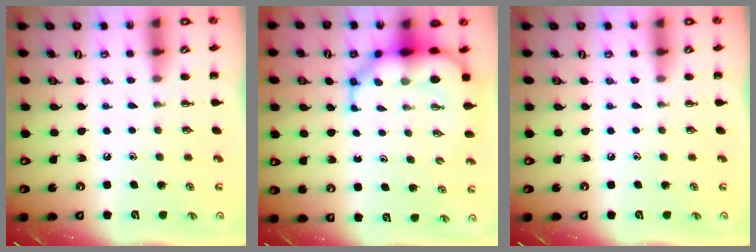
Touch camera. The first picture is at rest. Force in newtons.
{"total": 10.0, "press": 9.6, "slide": 2.9}
{"total": 0.0}